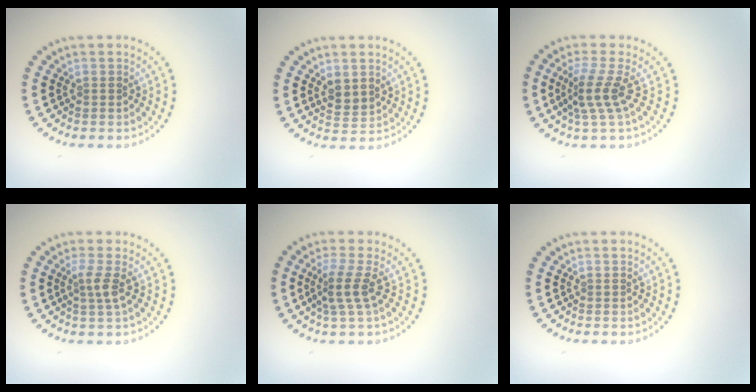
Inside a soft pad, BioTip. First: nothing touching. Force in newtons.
{"total": 1.9, "press": 1.7, "slide": 0.9}
{"total": 2.9, "press": 1.9, "slide": 2.2}
{"total": 1.8, "press": 1.3, "slide": 1.2}
{"total": 2.7, "press": 1.9, "slide": 1.9}
{"total": 0.0}